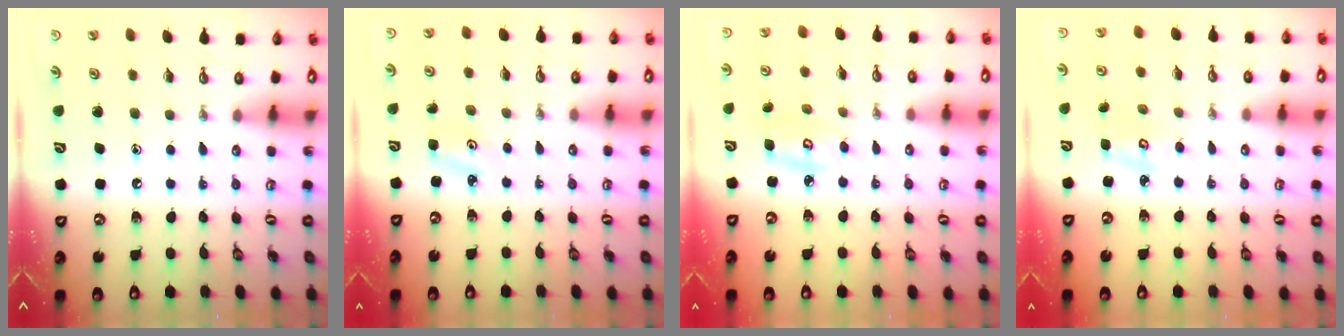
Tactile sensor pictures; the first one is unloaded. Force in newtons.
{"total": 2.6, "press": 2.6, "slide": 0.3}
{"total": 4.4, "press": 4.4, "slide": 0.3}
{"total": 2.7, "press": 2.7, "slide": 0.3}